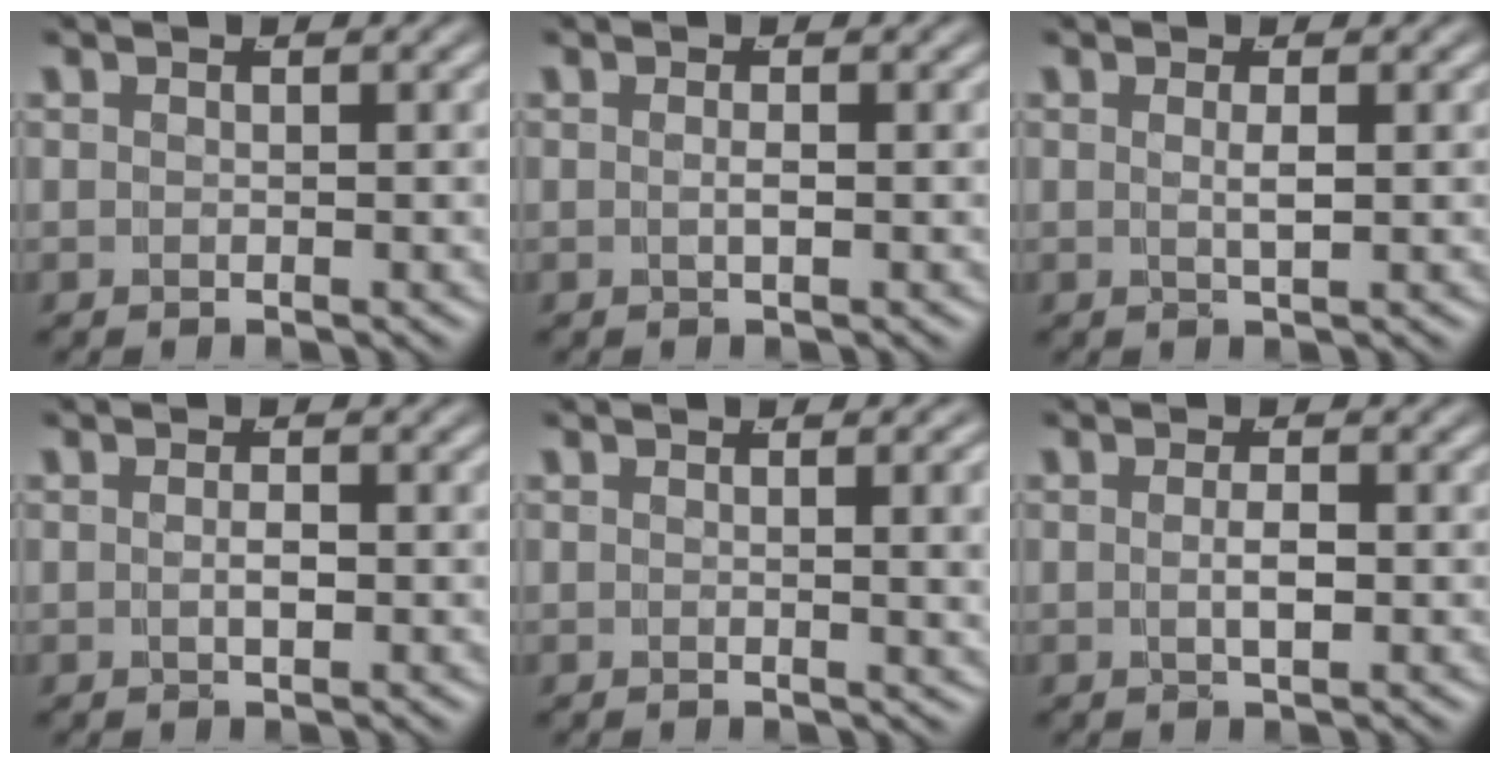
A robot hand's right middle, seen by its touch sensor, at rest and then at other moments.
{"total": 0.8, "force": [-0.2, -0.4, 0.6], "torque": [-0.014, -0.006, -0.001]}
{"total": 1.3, "force": [0.1, -0.5, 1.1], "torque": [-0.022, -0.009, 0.008]}
{"total": 1.0, "force": [-0.3, 0.1, 0.9], "torque": [-0.017, -0.007, -0.002]}
{"total": 2.6, "force": [0.7, 0.2, 2.5], "torque": [-0.016, 0.008, 0.005]}
{"total": 1.5, "force": [-0.3, 0.0, 1.4], "torque": [-0.025, -0.007, -0.002]}